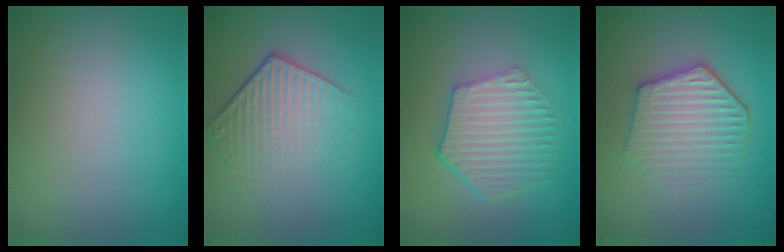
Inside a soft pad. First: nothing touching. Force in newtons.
{"total": 4.3, "press": 3.1, "slide": 2.9}
{"total": 5.7, "press": 4.2, "slide": 3.9}
{"total": 4.7, "press": 4.1, "slide": 2.2}